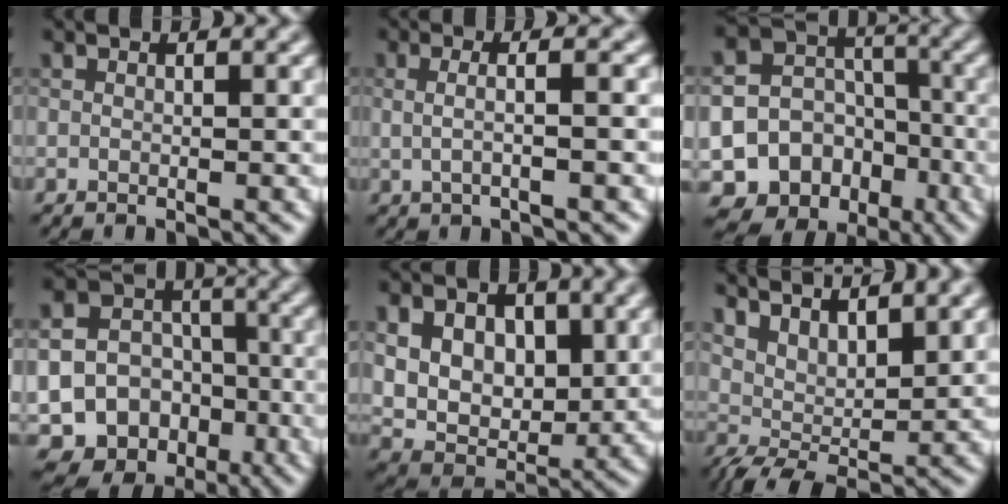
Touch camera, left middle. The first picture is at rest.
{"total": 4.3, "force": [0.6, 2.0, 3.8], "torque": [-0.036, 0.007, -0.012]}
{"total": 20.2, "force": [-10.4, 16.7, 4.5], "torque": [-0.099, -0.067, -0.165]}
{"total": 20.7, "force": [-7.7, 18.4, 5.6], "torque": [-0.131, -0.055, -0.129]}
{"total": 9.4, "force": [2.7, 6.8, 6.0], "torque": [-0.113, 0.007, 0.046]}
{"total": 4.5, "force": [3.4, 1.4, 2.7], "torque": [-0.051, -0.003, 0.063]}